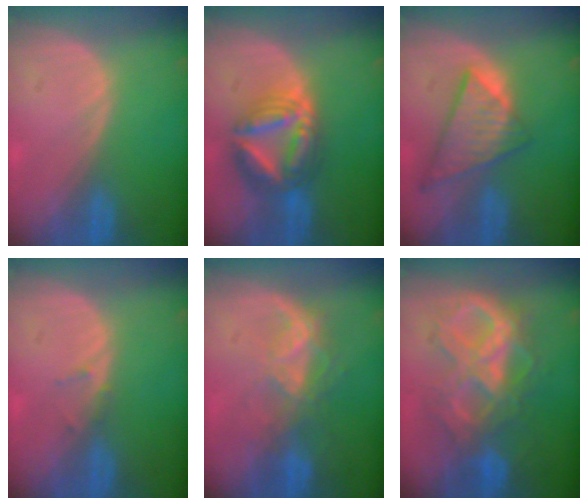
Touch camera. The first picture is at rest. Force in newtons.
{"total": 8.7, "press": 8.7, "slide": 0.8}
{"total": 8.7, "press": 7.5, "slide": 4.4}
{"total": 1.1, "press": 0.8, "slide": 0.7}
{"total": 6.5, "press": 5.9, "slide": 2.8}
{"total": 10.5, "press": 10.4, "slide": 1.3}